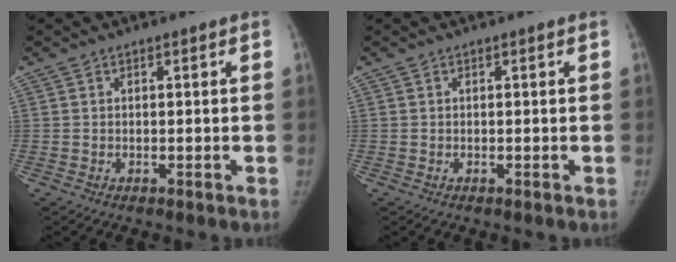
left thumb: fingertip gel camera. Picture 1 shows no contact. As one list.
[{"total": 0.0}]